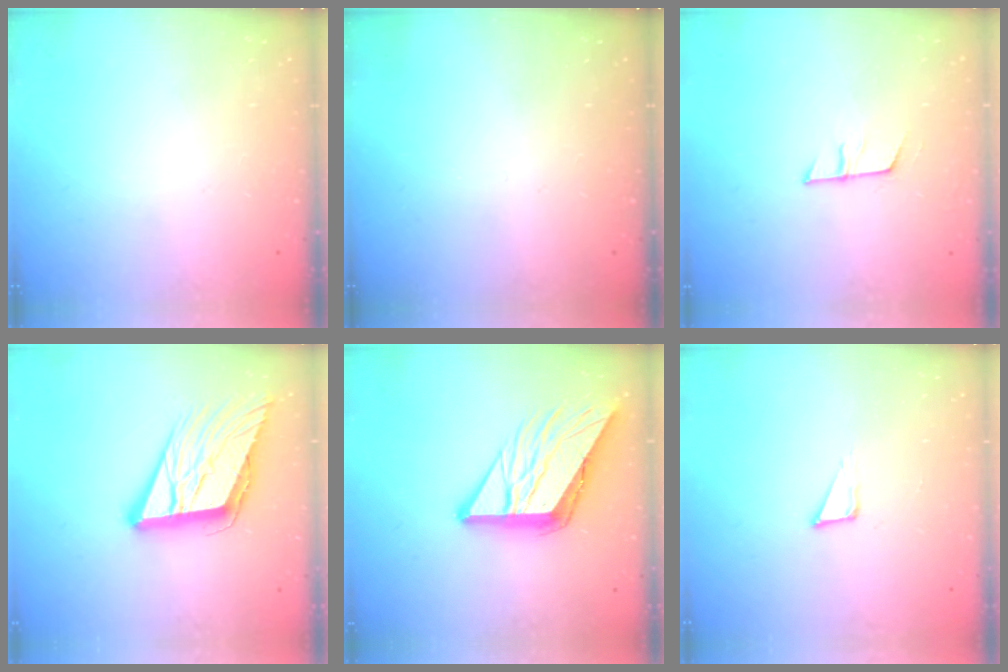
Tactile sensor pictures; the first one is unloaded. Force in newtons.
{"total": 0.0}
{"total": 7.2, "press": 7.1, "slide": 0.5}
{"total": 15.3, "press": 14.7, "slide": 4.1}
{"total": 15.9, "press": 15.9, "slide": 1.6}
{"total": 3.6, "press": 3.5, "slide": 0.9}